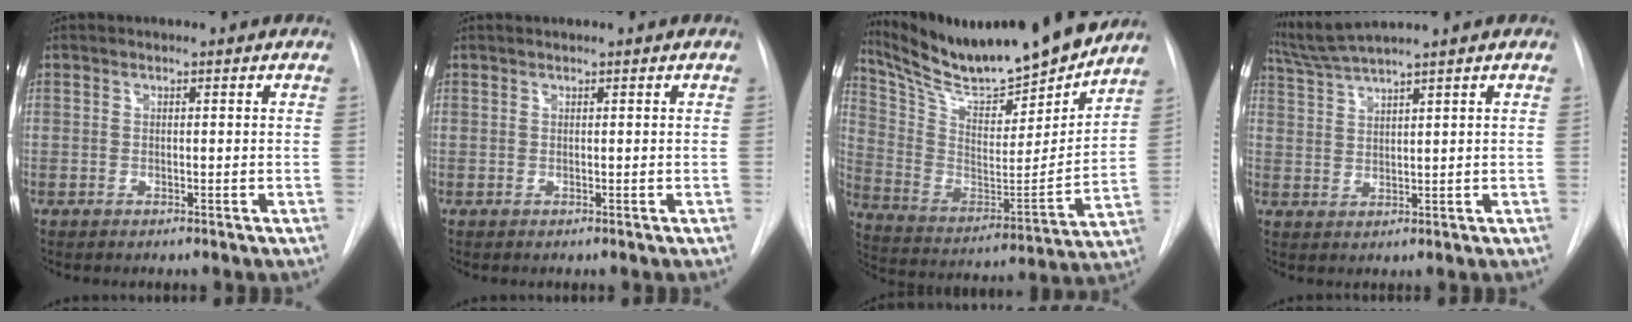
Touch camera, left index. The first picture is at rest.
{"total": 0.0}
{"total": 22.7, "force": [20.7, 2.4, 9.0], "torque": [-0.171, -0.040, 0.331]}
{"total": 4.8, "force": [4.2, -1.7, 1.7], "torque": [-0.047, 0.004, 0.090]}